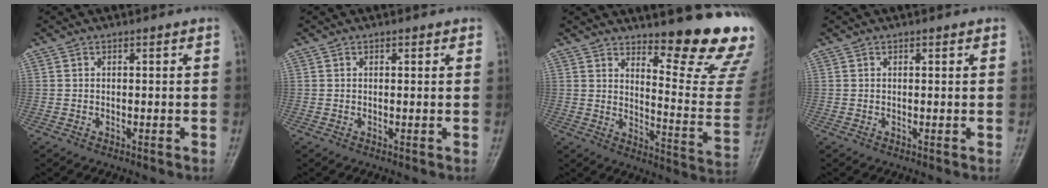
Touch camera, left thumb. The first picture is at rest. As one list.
[{"total": 1.0, "force": [0.6, 0.6, 0.6], "torque": [-0.002, -0.002, 0.004]}, {"total": 17.9, "force": [14.5, 3.0, 10.0], "torque": [-0.098, -0.157, 0.188]}, {"total": 0.7, "force": [0.4, 0.4, 0.4], "torque": [-0.003, -0.001, 0.003]}]